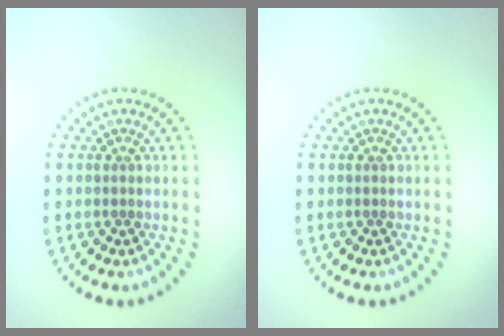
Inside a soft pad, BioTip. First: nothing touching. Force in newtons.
{"total": 0.0}